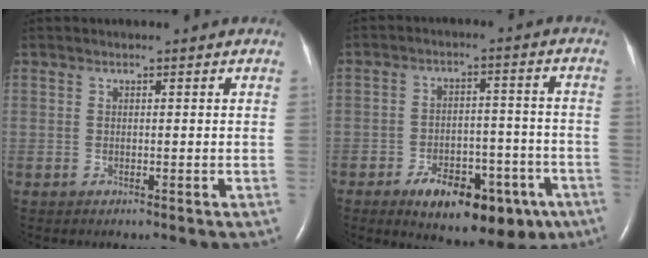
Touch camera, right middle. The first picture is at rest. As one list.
[{"total": 13.5, "force": [-7.8, 6.1, 9.1], "torque": [-0.114, 0.009, -0.106]}]